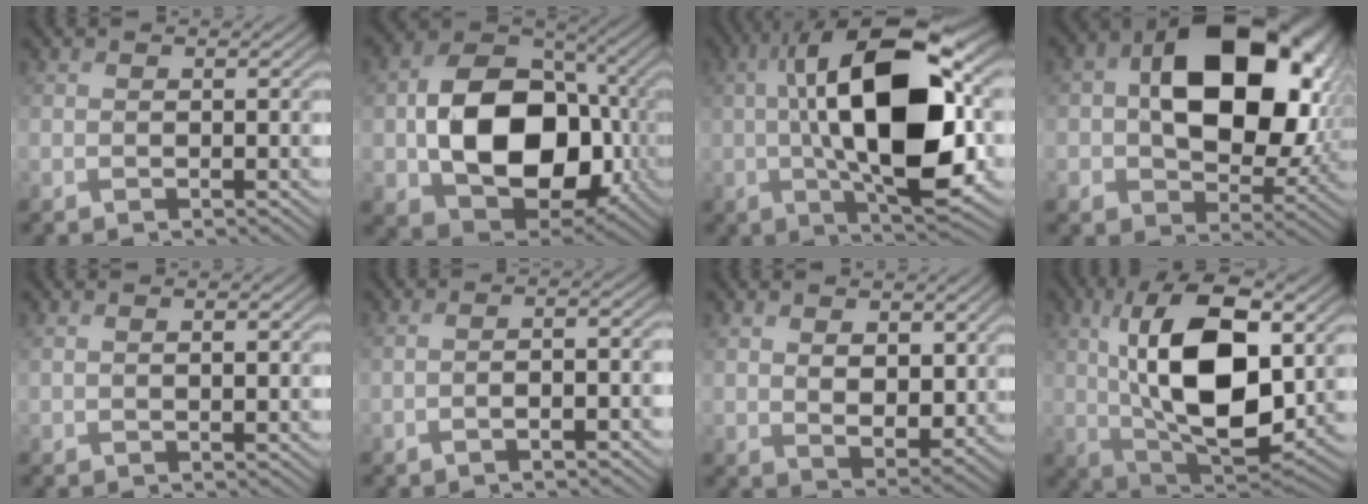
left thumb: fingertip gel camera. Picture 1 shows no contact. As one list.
[{"total": 15.3, "force": [-1.8, 11.3, 10.1], "torque": [-0.164, -0.021, -0.020]}, {"total": 17.7, "force": [0.4, 8.1, 15.7], "torque": [-0.274, 0.002, 0.010]}, {"total": 17.7, "force": [2.7, 12.1, 12.7], "torque": [-0.191, -0.017, 0.062]}, {"total": 1.7, "force": [1.0, 0.5, 1.3], "torque": [-0.029, -0.001, 0.023]}, {"total": 4.5, "force": [-1.5, 1.3, 4.1], "torque": [-0.074, -0.001, -0.021]}, {"total": 7.2, "force": [2.9, 4.4, 4.9], "torque": [-0.116, -0.019, 0.063]}, {"total": 15.9, "force": [2.7, 8.2, 13.4], "torque": [-0.262, 0.000, 0.055]}]